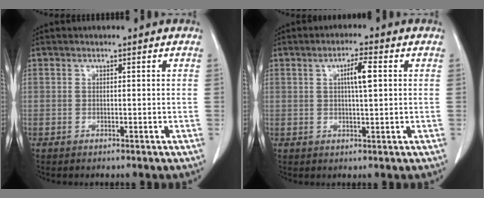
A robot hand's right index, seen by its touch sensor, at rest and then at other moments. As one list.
[{"total": 4.2, "force": [1.0, 0.5, 4.1], "torque": [-0.070, 0.003, 0.015]}]